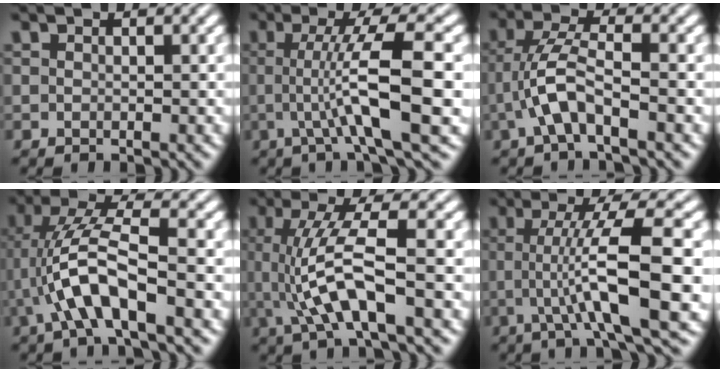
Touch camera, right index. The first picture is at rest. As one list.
[{"total": 6.6, "force": [0.2, 0.1, 6.6], "torque": [-0.105, -0.009, 0.009]}, {"total": 3.8, "force": [-0.6, 1.1, 3.6], "torque": [-0.076, -0.007, -0.006]}, {"total": 5.5, "force": [-0.2, 1.7, 5.3], "torque": [-0.107, -0.004, 0.001]}, {"total": 5.7, "force": [-0.4, 1.0, 5.6], "torque": [-0.109, -0.007, -0.002]}, {"total": 7.6, "force": [0.1, 0.5, 7.6], "torque": [-0.118, -0.009, 0.008]}]